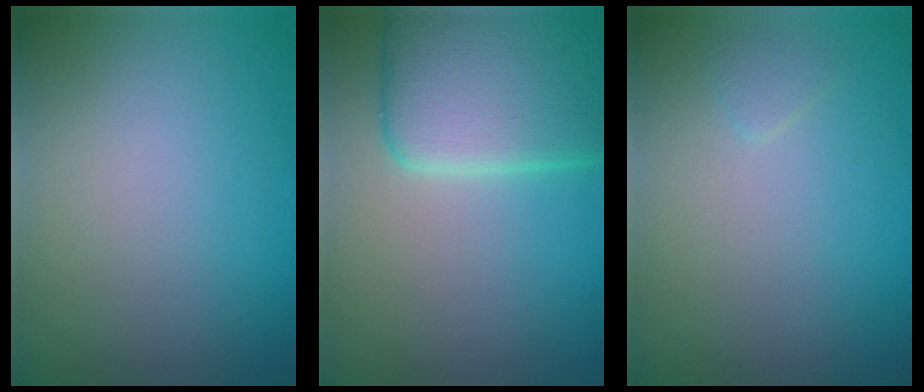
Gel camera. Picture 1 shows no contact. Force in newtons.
{"total": 7.6, "press": 7.6, "slide": 0.5}
{"total": 0.6, "press": 0.6, "slide": 0.0}